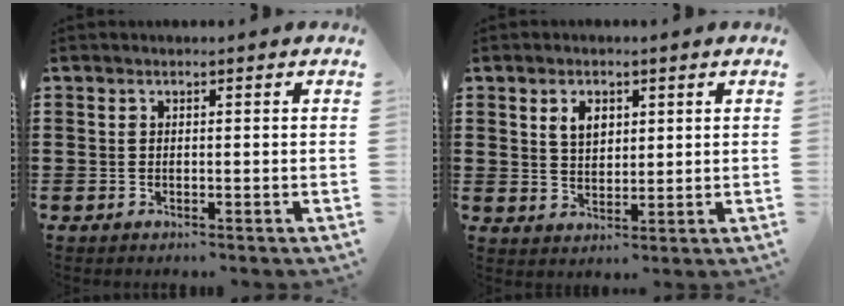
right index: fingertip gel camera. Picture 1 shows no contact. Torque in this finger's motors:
{"motor_torque": [0.13, -0.06, 0.21, 0.03]}